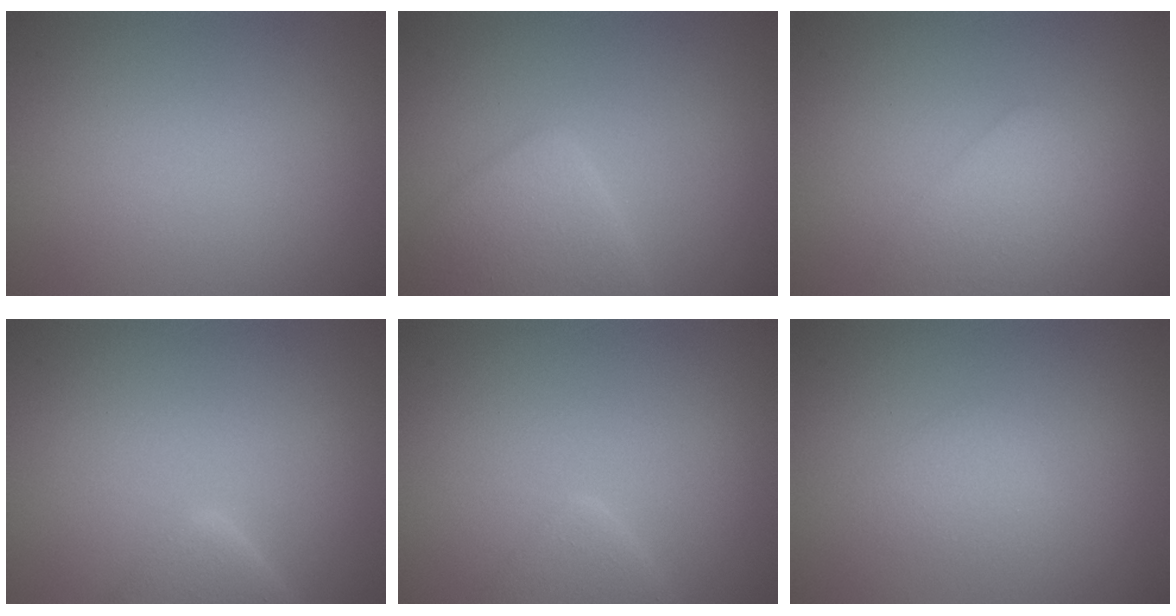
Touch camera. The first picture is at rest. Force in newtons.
{"total": 3.5, "press": 3.5, "slide": 0.3}
{"total": 2.4, "press": 2.4, "slide": 0.2}
{"total": 3.8, "press": 3.7, "slide": 0.3}
{"total": 2.2, "press": 2.2, "slide": 0.2}
{"total": 1.1, "press": 1.1, "slide": 0.0}